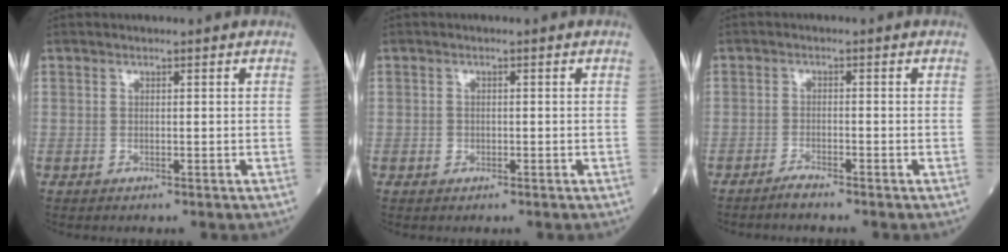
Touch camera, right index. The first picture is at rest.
{"total": 0.8, "force": [-0.3, 0.7, 0.2], "torque": [-0.002, 0.003, -0.006]}
{"total": 1.9, "force": [-1.8, -0.1, 0.6], "torque": [-0.016, -0.003, -0.035]}